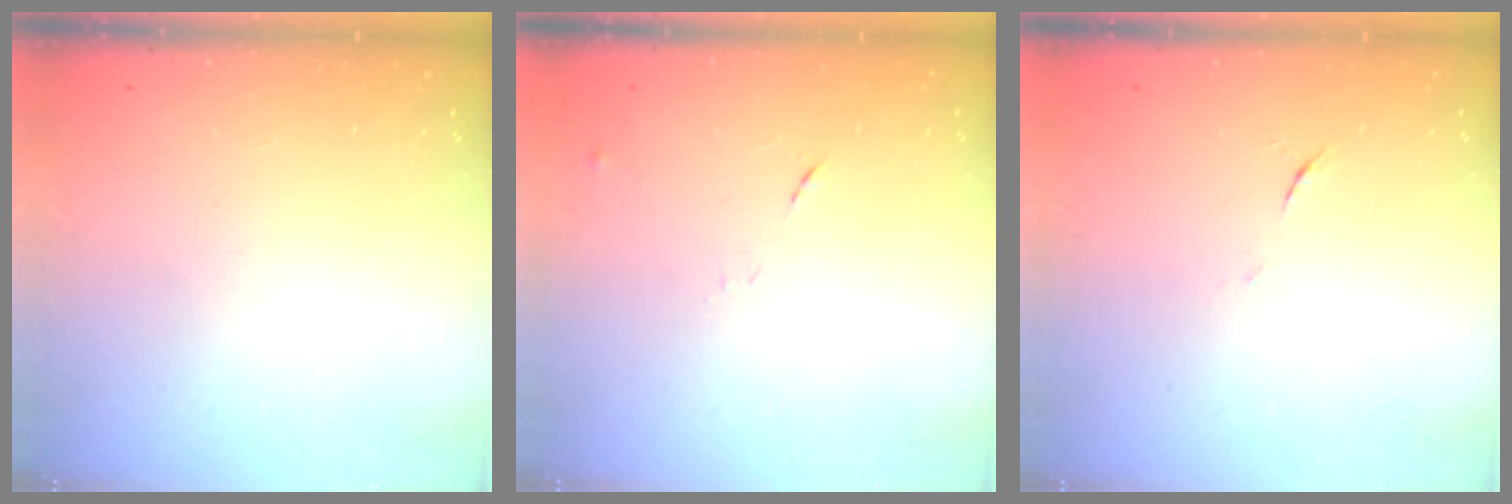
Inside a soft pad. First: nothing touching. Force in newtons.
{"total": 7.3, "press": 7.2, "slide": 0.7}
{"total": 4.3, "press": 4.1, "slide": 1.2}